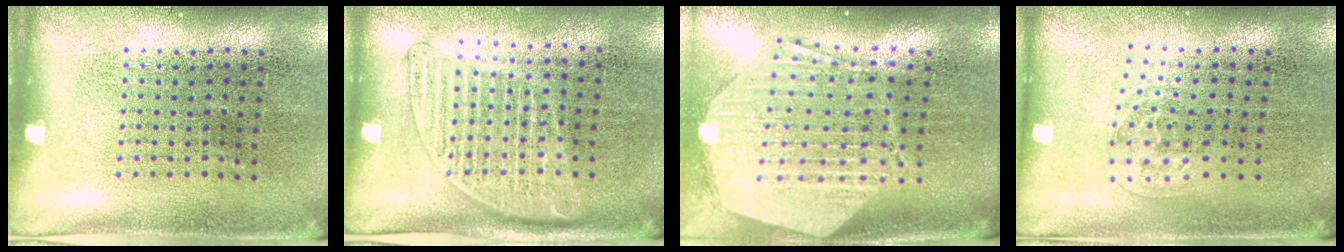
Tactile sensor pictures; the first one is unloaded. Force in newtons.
{"total": 1.4, "press": 1.3, "slide": 0.6}
{"total": 3.0, "press": 2.4, "slide": 1.9}
{"total": 1.1, "press": 0.7, "slide": 0.8}